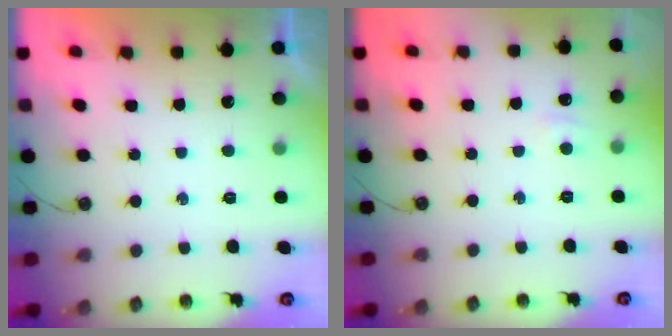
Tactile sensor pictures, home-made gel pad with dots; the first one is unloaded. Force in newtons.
{"total": 4.4, "press": 4.3, "slide": 0.6}